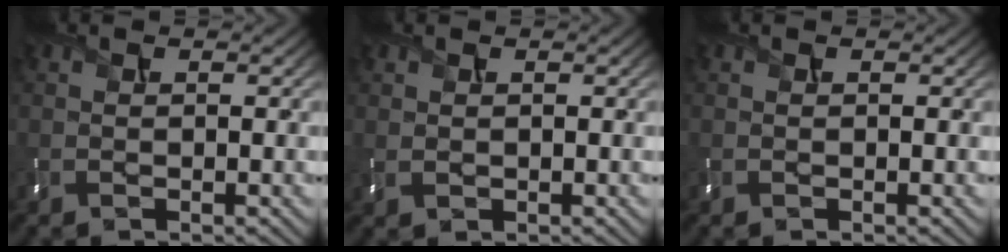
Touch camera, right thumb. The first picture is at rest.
{"total": 1.1, "force": [0.5, 0.8, 0.6], "torque": [-0.015, 0.001, 0.013]}
{"total": 0.0}